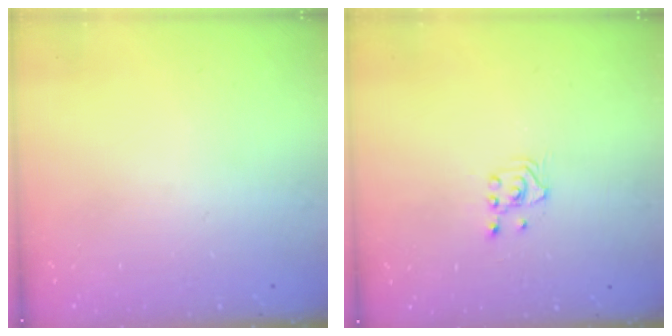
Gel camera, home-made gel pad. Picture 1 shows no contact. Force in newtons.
{"total": 2.5, "press": 2.4, "slide": 0.9}